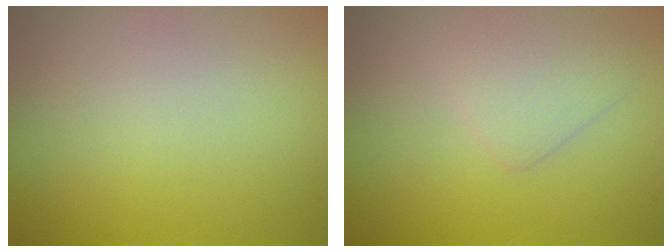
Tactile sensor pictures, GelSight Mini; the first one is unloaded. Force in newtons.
{"total": 2.5, "press": 2.5, "slide": 0.1}